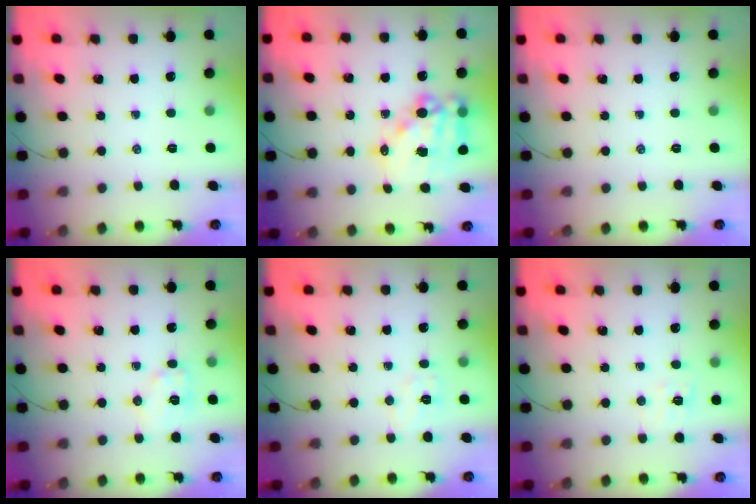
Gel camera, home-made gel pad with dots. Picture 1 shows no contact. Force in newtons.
{"total": 15.8, "press": 15.4, "slide": 3.4}
{"total": 0.0}
{"total": 7.7, "press": 7.7, "slide": 0.4}
{"total": 5.9, "press": 5.8, "slide": 1.0}
{"total": 6.3, "press": 6.2, "slide": 1.3}